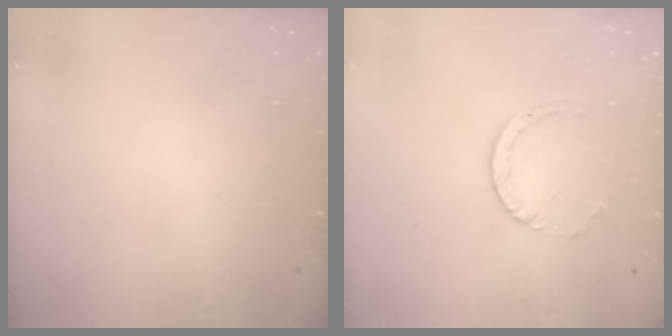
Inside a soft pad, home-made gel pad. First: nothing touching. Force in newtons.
{"total": 1.0, "press": 1.0, "slide": 0.1}